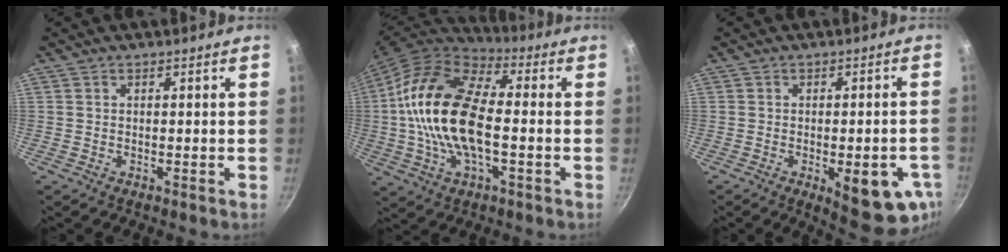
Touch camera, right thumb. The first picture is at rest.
{"total": 20.1, "force": [-0.8, 10.1, 17.4], "torque": [-0.321, 0.031, -0.026]}
{"total": 12.9, "force": [-4.3, 4.7, 11.2], "torque": [-0.102, 0.002, -0.046]}